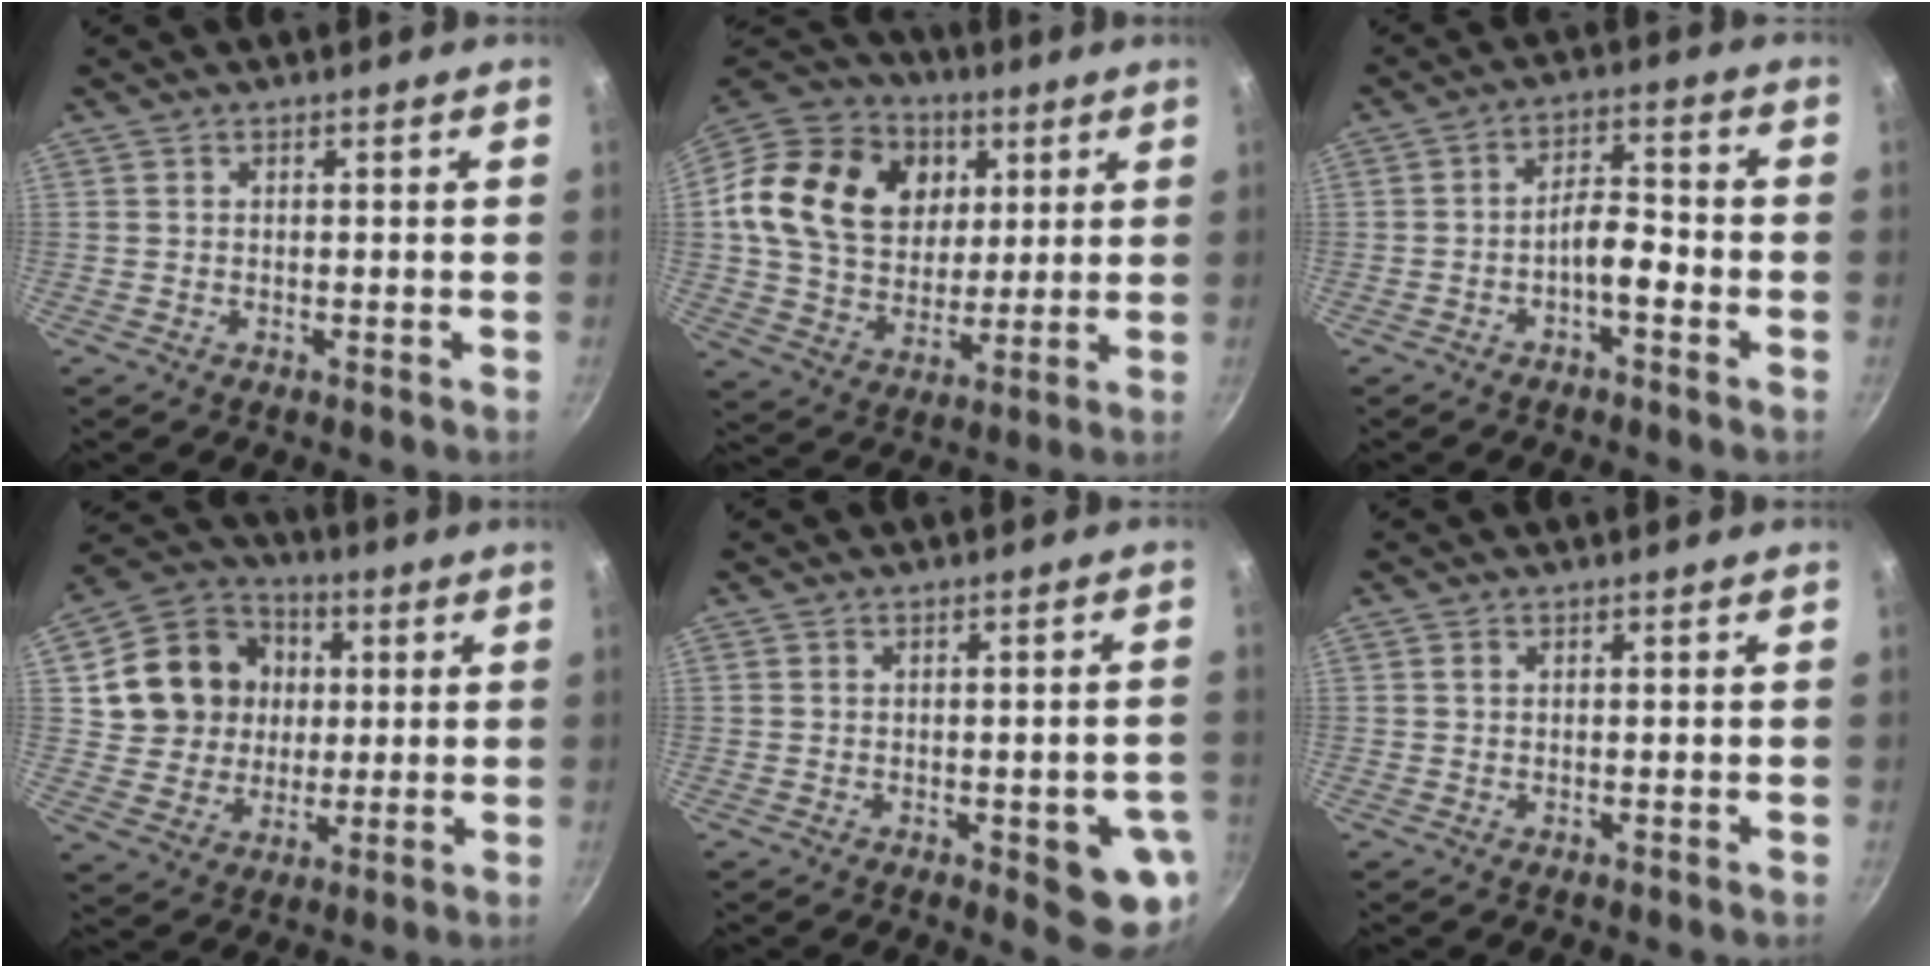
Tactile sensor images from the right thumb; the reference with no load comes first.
{"total": 22.9, "force": [6.1, 17.6, 13.3], "torque": [-0.220, 0.003, 0.106]}
{"total": 5.3, "force": [-2.5, 1.9, 4.2], "torque": [-0.062, 0.033, -0.043]}
{"total": 15.4, "force": [3.0, 13.8, 6.3], "torque": [-0.092, 0.015, 0.051]}
{"total": 8.9, "force": [-2.5, 3.2, 7.9], "torque": [-0.067, 0.003, -0.028]}
{"total": 0.5, "force": [0.2, 0.3, 0.3], "torque": [-0.007, 0.002, 0.004]}